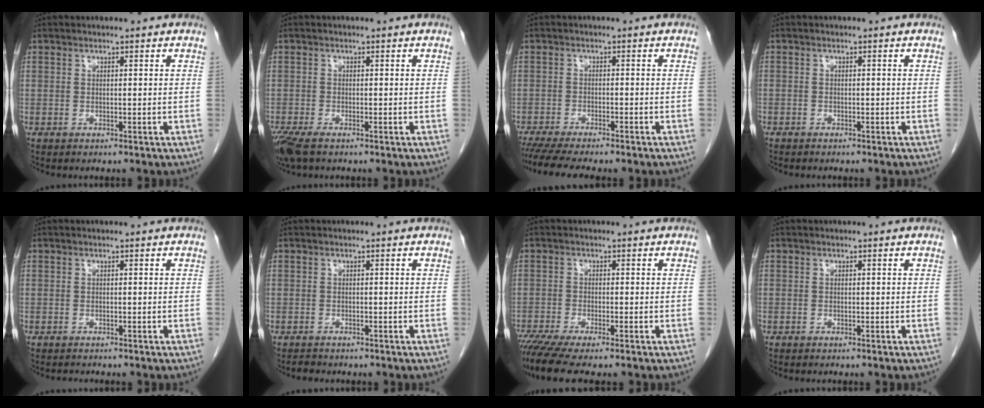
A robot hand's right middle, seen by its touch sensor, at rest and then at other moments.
{"total": 4.3, "force": [-3.0, 1.4, 2.8], "torque": [-0.060, -0.014, -0.053]}
{"total": 9.0, "force": [-7.6, 0.9, 4.7], "torque": [-0.066, -0.014, -0.113]}
{"total": 0.8, "force": [-0.6, 0.5, 0.1], "torque": [-0.007, 0.003, -0.011]}
{"total": 0.6, "force": [-0.6, -0.1, 0.1], "torque": [-0.009, -0.005, -0.008]}
{"total": 1.1, "force": [-1.0, 0.3, 0.2], "torque": [-0.013, -0.004, -0.017]}
{"total": 7.4, "force": [-5.8, 0.5, 4.6], "torque": [-0.077, -0.018, -0.099]}
{"total": 0.0}